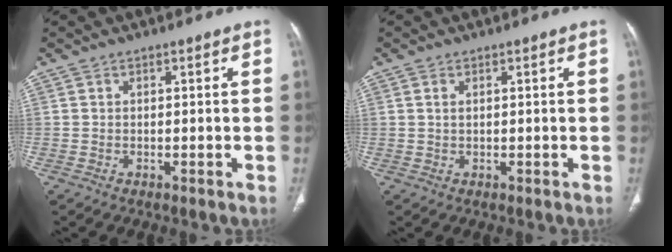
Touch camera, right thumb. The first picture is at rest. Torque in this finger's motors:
{"motor_torque": [-0.03, -0.37, -0.47, 0.03, 0.08]}